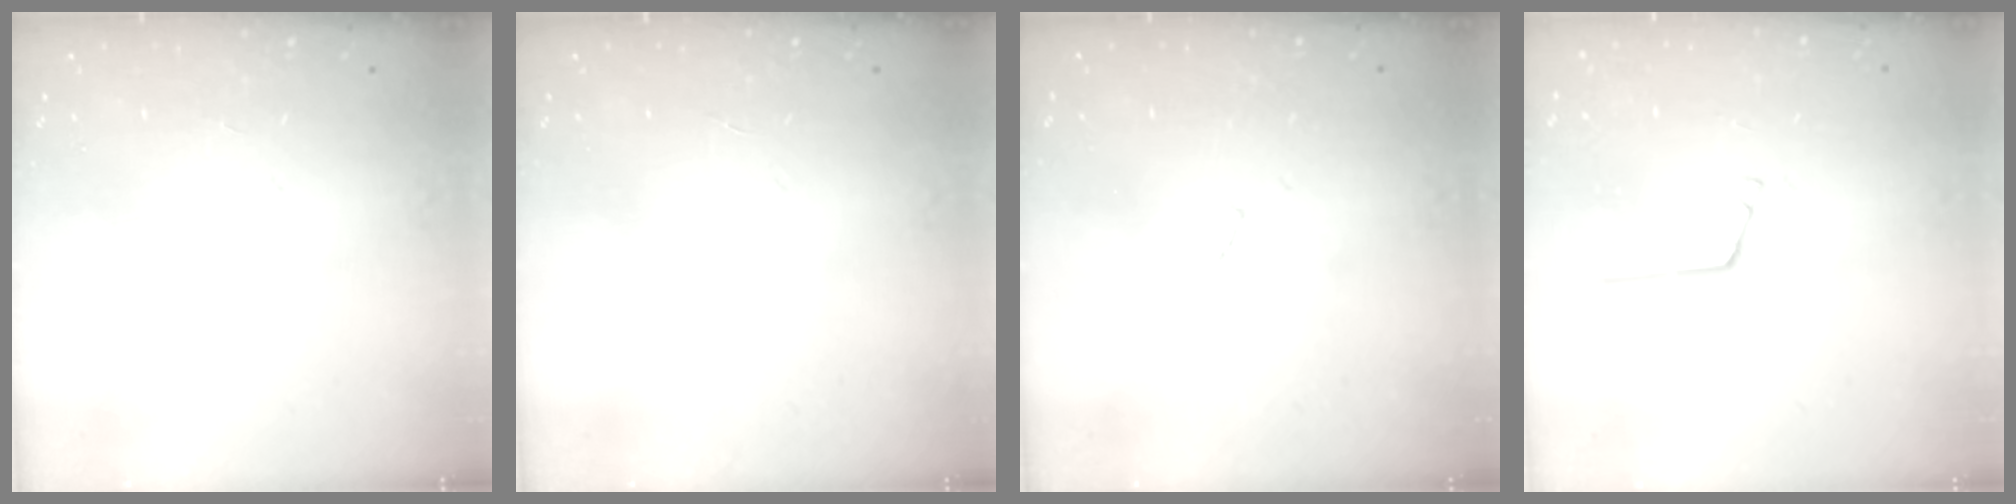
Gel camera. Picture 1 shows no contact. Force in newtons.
{"total": 0.0}
{"total": 3.3, "press": 3.3, "slide": 0.3}
{"total": 2.6, "press": 2.6, "slide": 0.3}